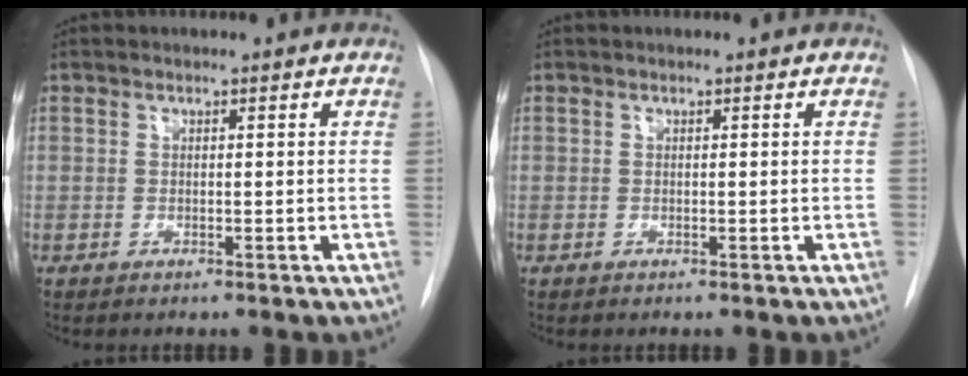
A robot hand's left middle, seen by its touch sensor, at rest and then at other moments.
{"total": 0.0}